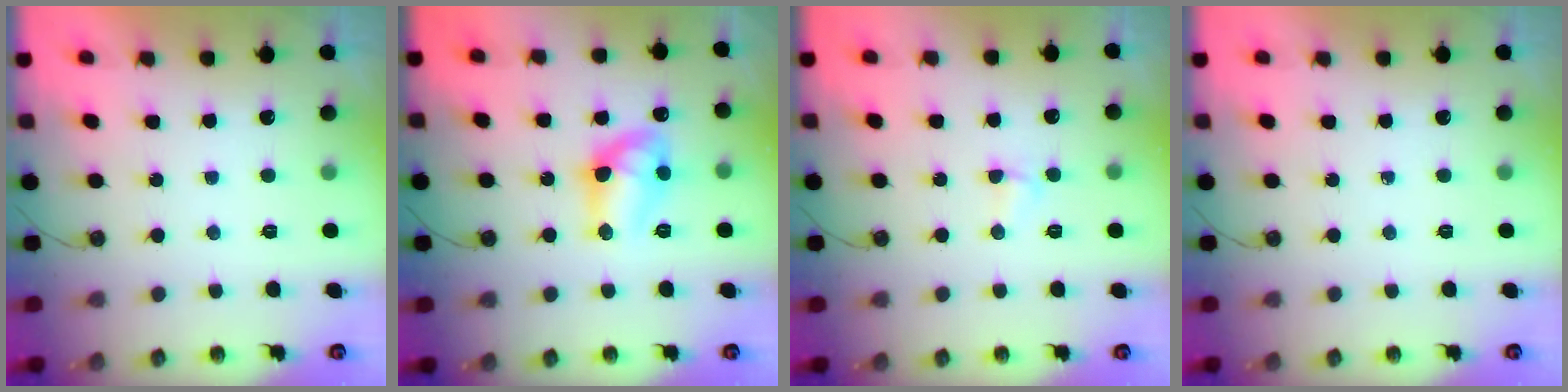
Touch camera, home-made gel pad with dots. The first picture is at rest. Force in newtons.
{"total": 12.7, "press": 12.7, "slide": 0.8}
{"total": 3.6, "press": 3.6, "slide": 0.5}
{"total": 0.0}